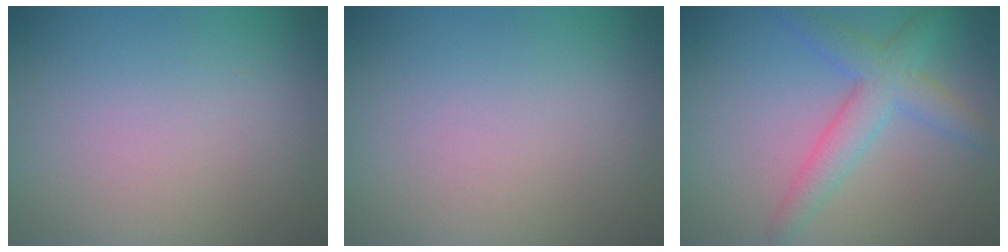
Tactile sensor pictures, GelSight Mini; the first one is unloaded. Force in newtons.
{"total": 0.0}
{"total": 4.0, "press": 4.0, "slide": 0.0}